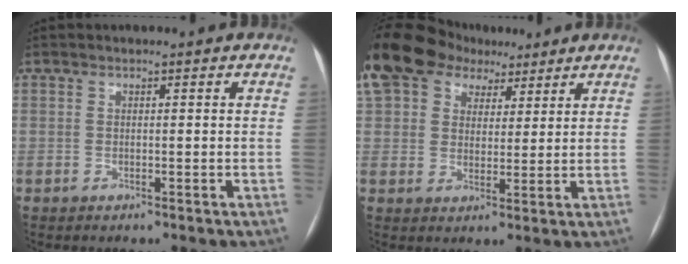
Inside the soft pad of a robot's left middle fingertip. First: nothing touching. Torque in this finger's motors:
{"motor_torque": [1.00, -1.00, 1.05, 0.21]}